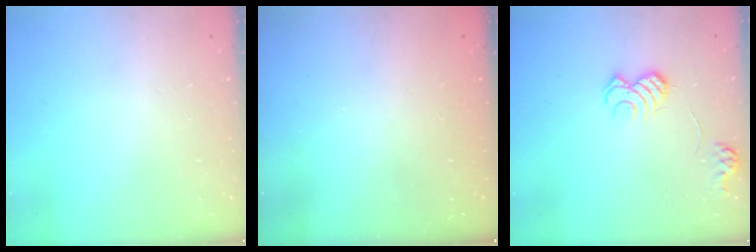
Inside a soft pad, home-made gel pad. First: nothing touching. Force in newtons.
{"total": 2.3, "press": 2.2, "slide": 0.8}
{"total": 9.8, "press": 9.7, "slide": 0.7}